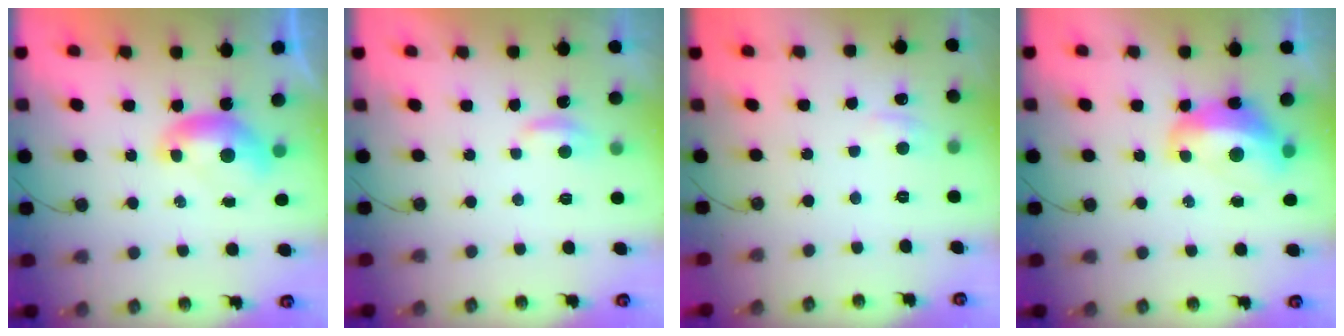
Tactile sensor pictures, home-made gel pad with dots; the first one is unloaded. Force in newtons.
{"total": 1.0, "press": 0.8, "slide": 0.5}
{"total": 0.9, "press": 0.7, "slide": 0.5}
{"total": 6.5, "press": 6.4, "slide": 1.3}